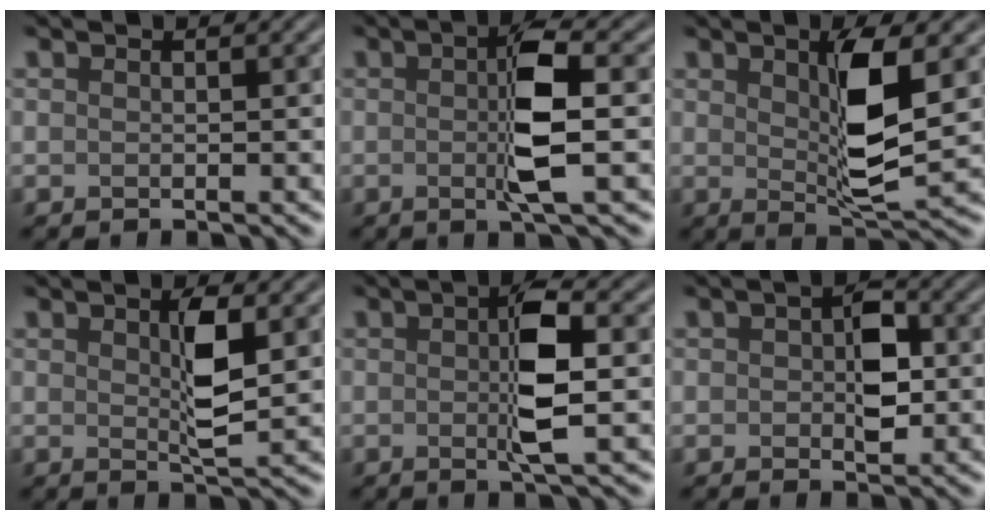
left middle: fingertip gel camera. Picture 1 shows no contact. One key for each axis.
{"total": 5.1, "fx": -0.1, "fy": 0.9, "fz": 5.0, "tx": -0.092, "ty": 0.002, "tz": -0.002}
{"total": 5.8, "fx": 1.1, "fy": 1.5, "fz": 5.5, "tx": -0.096, "ty": -0.008, "tz": 0.023}
{"total": 3.6, "fx": 0.8, "fy": 0.9, "fz": 3.3, "tx": -0.061, "ty": -0.004, "tz": 0.014}
{"total": 4.9, "fx": 0.0, "fy": 1.1, "fz": 4.8, "tx": -0.086, "ty": 0.005, "tz": -0.001}
{"total": 3.7, "fx": 0.1, "fy": 2.1, "fz": 3.1, "tx": -0.044, "ty": 0.002, "tz": -0.001}